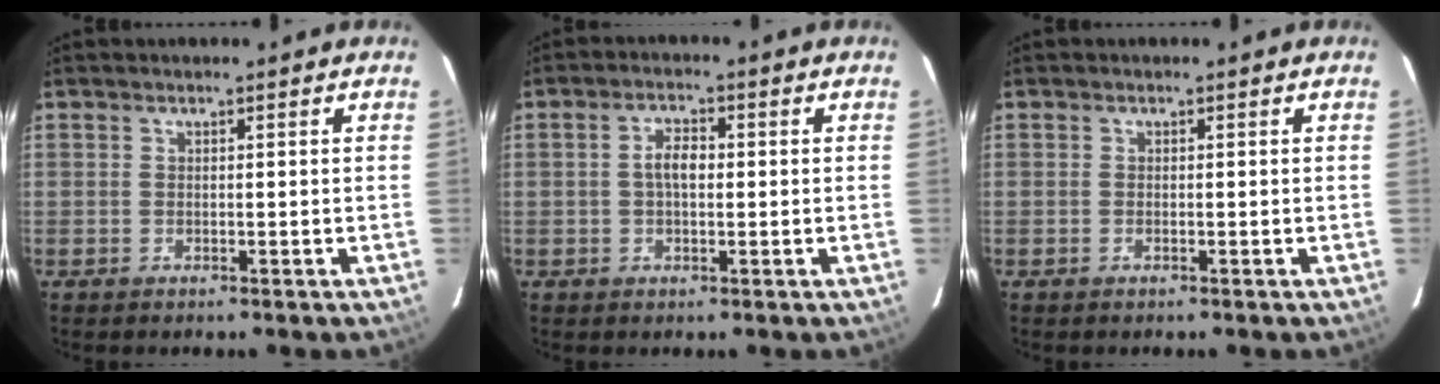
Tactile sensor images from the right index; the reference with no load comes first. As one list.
[{"total": 3.6, "force": [0.1, 1.9, 3.1], "torque": [-0.059, 0.010, 0.002]}, {"total": 0.5, "force": [-0.2, -0.1, 0.5], "torque": [-0.010, 0.001, -0.005]}]